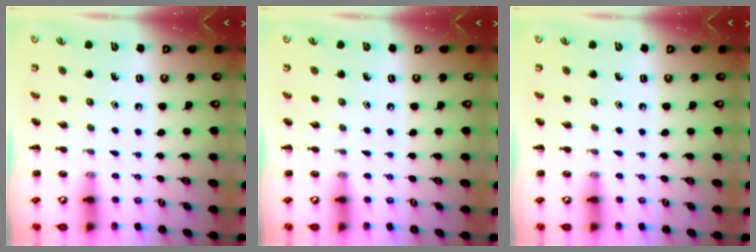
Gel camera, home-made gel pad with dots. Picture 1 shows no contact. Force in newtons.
{"total": 0.0}
{"total": 0.0}